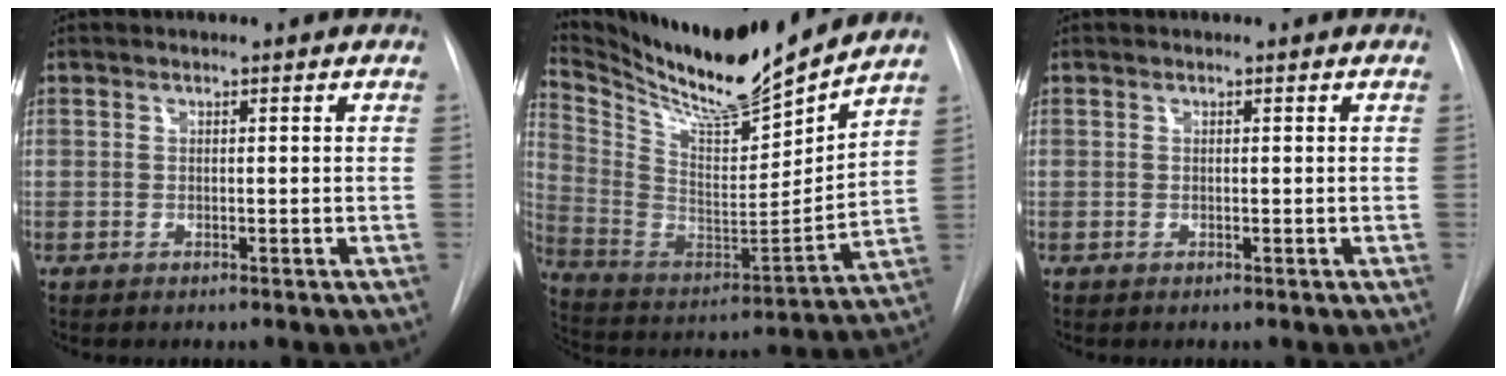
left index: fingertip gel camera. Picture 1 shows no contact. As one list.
[{"total": 19.6, "force": [17.9, 1.0, 7.9], "torque": [-0.162, -0.040, 0.308]}, {"total": 0.0}]